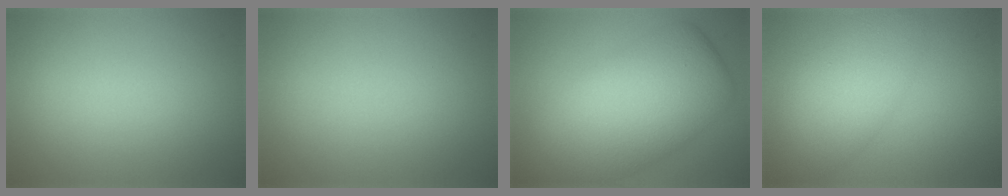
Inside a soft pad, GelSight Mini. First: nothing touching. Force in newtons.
{"total": 0.0}
{"total": 11.1, "press": 11.1, "slide": 0.5}
{"total": 5.9, "press": 5.9, "slide": 0.1}